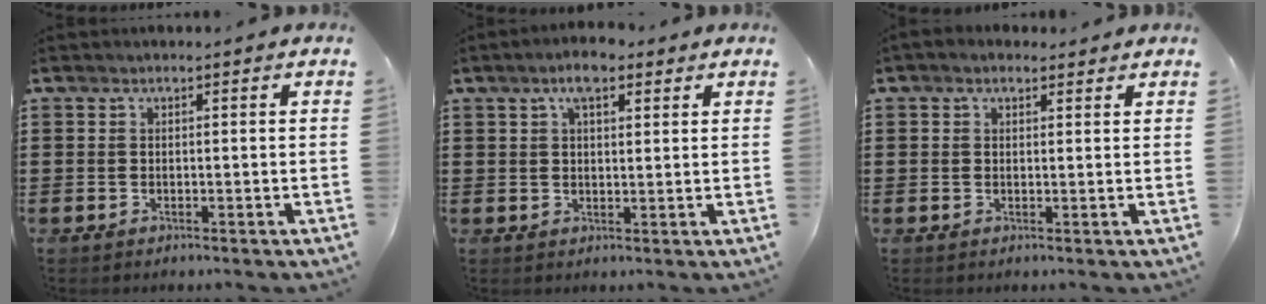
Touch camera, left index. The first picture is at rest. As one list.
[{"total": 5.1, "force": [3.3, 1.8, 3.4], "torque": [-0.066, 0.007, 0.056]}, {"total": 1.5, "force": [1.0, 0.9, 0.5], "torque": [-0.012, 0.007, 0.020]}]